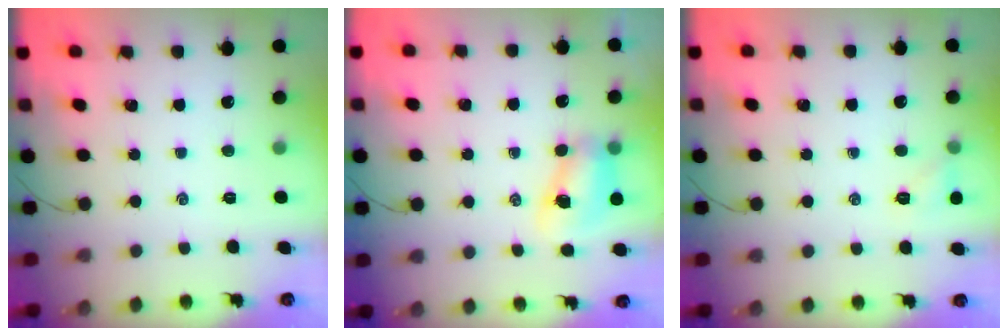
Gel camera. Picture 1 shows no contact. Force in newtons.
{"total": 8.4, "press": 8.3, "slide": 1.2}
{"total": 5.3, "press": 5.1, "slide": 1.4}